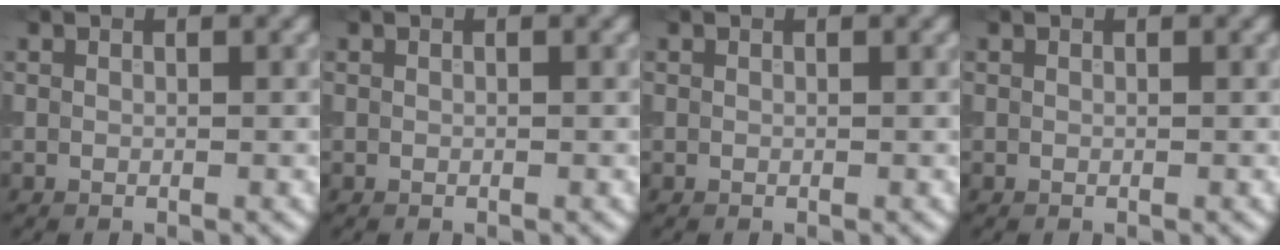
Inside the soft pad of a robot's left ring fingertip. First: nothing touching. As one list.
[{"total": 0.0}, {"total": 0.0}, {"total": 0.0}]